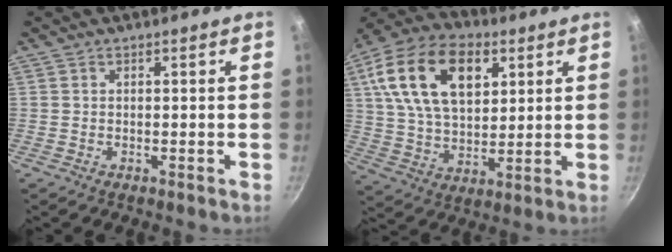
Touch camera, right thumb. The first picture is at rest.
{"total": 20.9, "force": [7.2, 12.6, 15.0], "torque": [-0.257, -0.004, 0.125]}